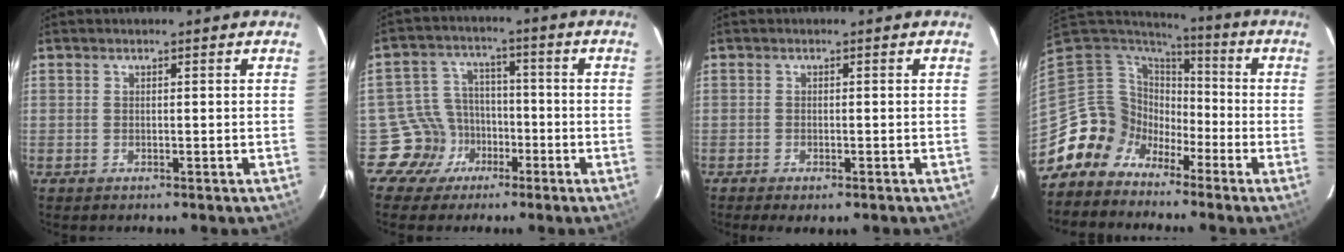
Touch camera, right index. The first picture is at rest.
{"total": 8.4, "force": [-4.7, 7.0, 0.3], "torque": [-0.024, 0.030, -0.074]}
{"total": 2.7, "force": [-1.9, 0.9, 1.8], "torque": [-0.037, -0.011, -0.027]}
{"total": 10.7, "force": [-6.4, 8.5, 1.1], "torque": [-0.041, 0.034, -0.126]}